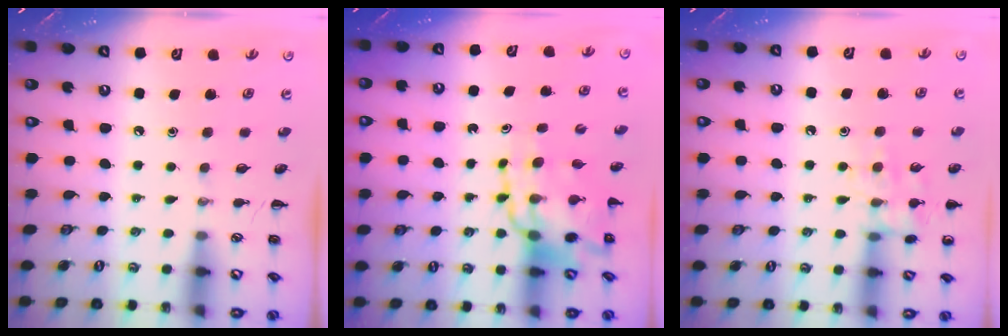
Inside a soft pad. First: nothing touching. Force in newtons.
{"total": 12.1, "press": 11.7, "slide": 3.2}
{"total": 11.4, "press": 11.4, "slide": 1.1}